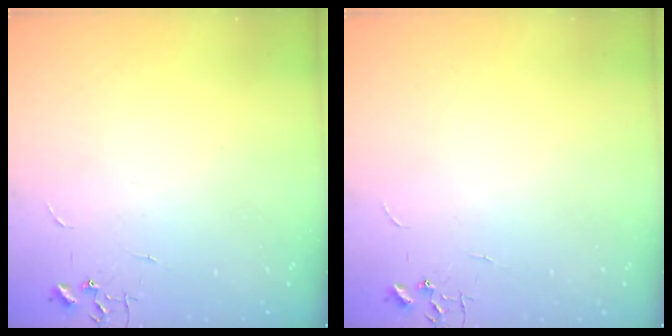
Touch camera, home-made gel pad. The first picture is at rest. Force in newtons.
{"total": 0.0}